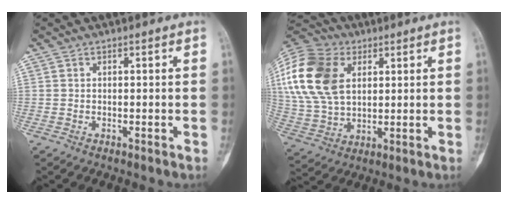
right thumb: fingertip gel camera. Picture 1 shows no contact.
{"total": 20.4, "force": [5.7, 13.9, 13.8], "torque": [-0.291, 0.005, 0.103]}